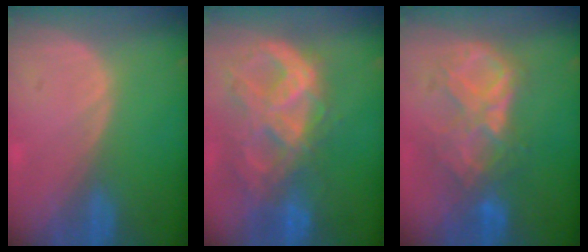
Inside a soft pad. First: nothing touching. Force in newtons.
{"total": 10.9, "press": 9.2, "slide": 5.7}
{"total": 8.7, "press": 7.6, "slide": 4.1}